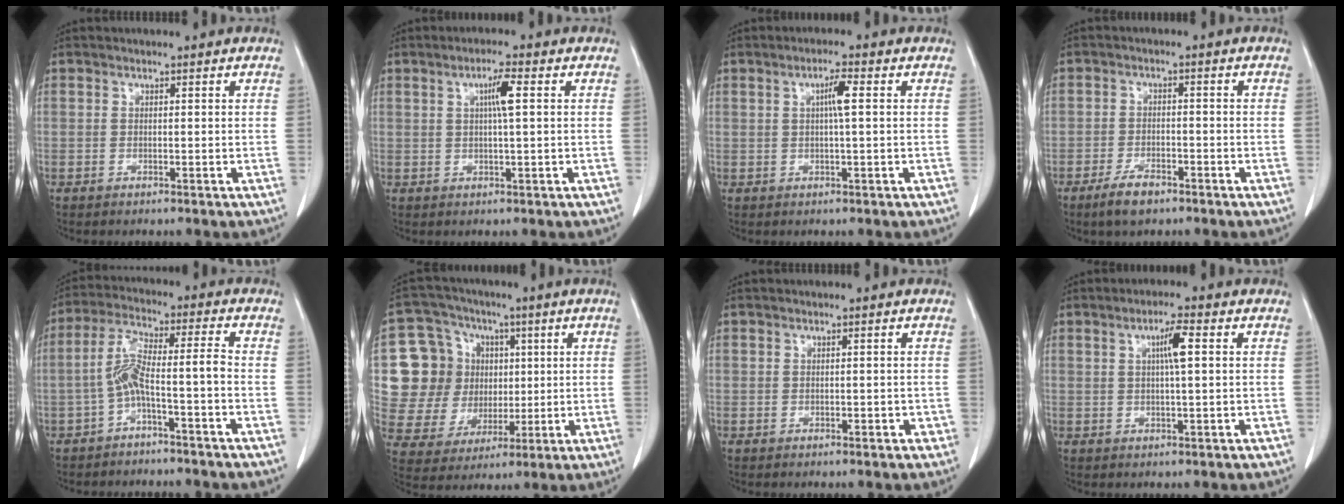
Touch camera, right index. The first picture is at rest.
{"total": 3.7, "force": [0.9, 0.0, 3.6], "torque": [-0.062, 0.003, 0.015]}
{"total": 3.1, "force": [0.6, 0.0, 3.0], "torque": [-0.053, 0.003, 0.009]}
{"total": 4.4, "force": [-3.2, 1.4, 2.7], "torque": [-0.056, -0.001, -0.054]}
{"total": 6.8, "force": [-2.7, 0.2, 6.3], "torque": [-0.123, 0.032, -0.050]}
{"total": 14.0, "force": [2.6, 12.5, 5.9], "torque": [-0.126, 0.048, 0.062]}
{"total": 0.9, "force": [-0.2, 0.6, 0.5], "torque": [-0.004, 0.006, -0.002]}
{"total": 3.9, "force": [1.0, 0.2, 3.8], "torque": [-0.065, 0.004, 0.015]}